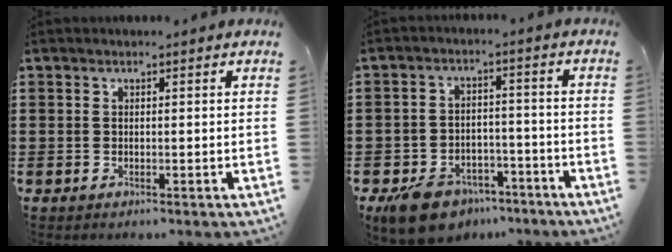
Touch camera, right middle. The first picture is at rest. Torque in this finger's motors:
{"motor_torque": [1.79, -0.35, 0.29, 0.10]}